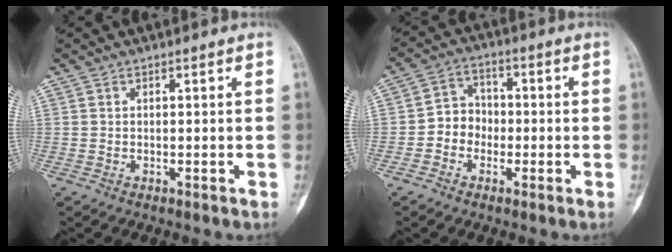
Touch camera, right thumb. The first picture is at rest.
{"total": 6.1, "force": [-1.6, 5.4, 2.4], "torque": [-0.011, 0.024, -0.043]}